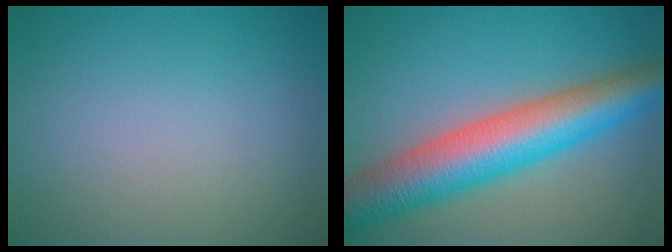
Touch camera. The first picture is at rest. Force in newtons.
{"total": 10.0, "press": 10.0, "slide": 0.2}